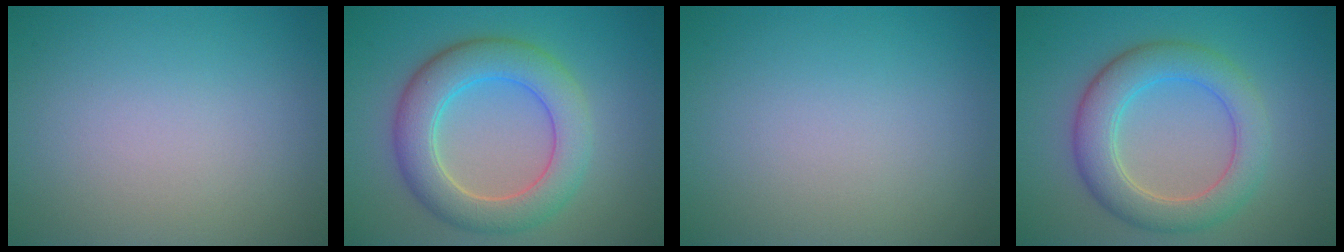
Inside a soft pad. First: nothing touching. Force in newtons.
{"total": 6.5, "press": 6.4, "slide": 0.6}
{"total": 0.0}
{"total": 5.5, "press": 5.5, "slide": 0.1}